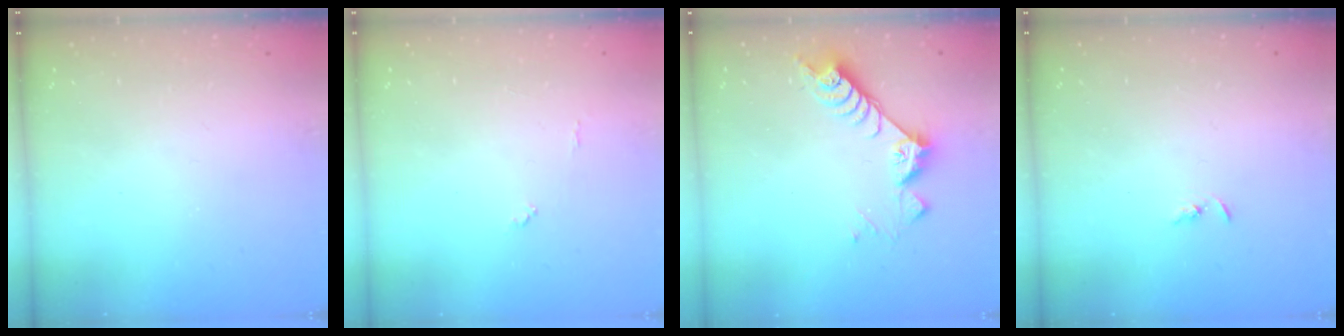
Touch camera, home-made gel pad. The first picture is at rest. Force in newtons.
{"total": 4.9, "press": 4.9, "slide": 0.4}
{"total": 7.1, "press": 7.1, "slide": 0.5}
{"total": 1.5, "press": 1.5, "slide": 0.4}